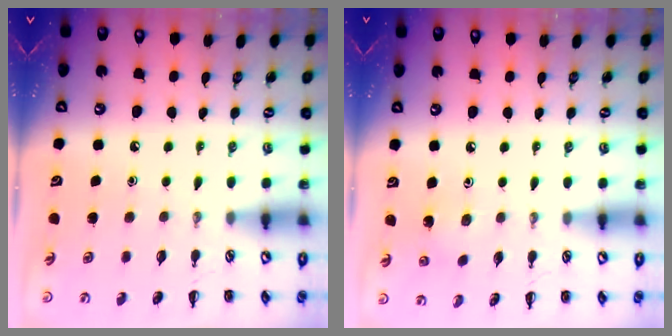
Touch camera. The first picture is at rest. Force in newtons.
{"total": 1.6, "press": 1.4, "slide": 0.6}